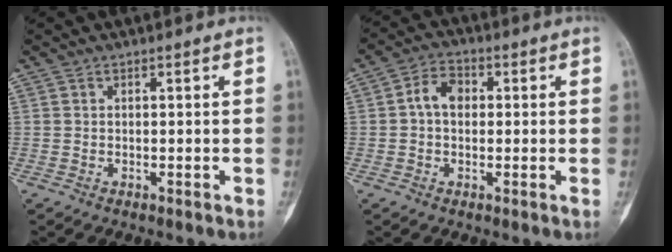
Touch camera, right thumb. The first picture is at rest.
{"total": 4.1, "force": [0.6, 3.6, 1.8], "torque": [-0.026, 0.019, 0.002]}